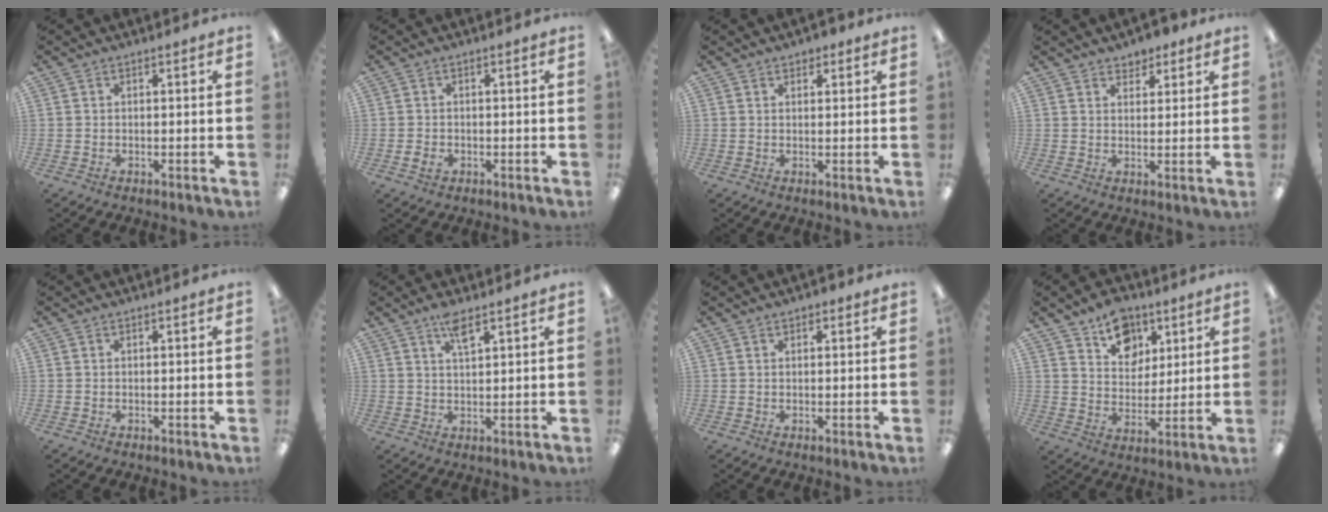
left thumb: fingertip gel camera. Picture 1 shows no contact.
{"total": 1.9, "force": [-0.6, 1.4, 1.1], "torque": [-0.018, 0.004, -0.010]}
{"total": 1.8, "force": [1.4, 1.0, 0.4], "torque": [-0.008, 0.002, 0.026]}
{"total": 3.6, "force": [3.1, 1.8, 0.2], "torque": [0.005, -0.015, 0.057]}
{"total": 0.0}
{"total": 4.2, "force": [2.9, 1.0, 2.8], "torque": [-0.057, -0.001, 0.050]}
{"total": 1.2, "force": [0.9, 0.7, 0.4], "torque": [-0.009, 0.002, 0.017]}
{"total": 11.5, "force": [7.5, 7.8, 3.8], "torque": [-0.034, -0.048, 0.135]}